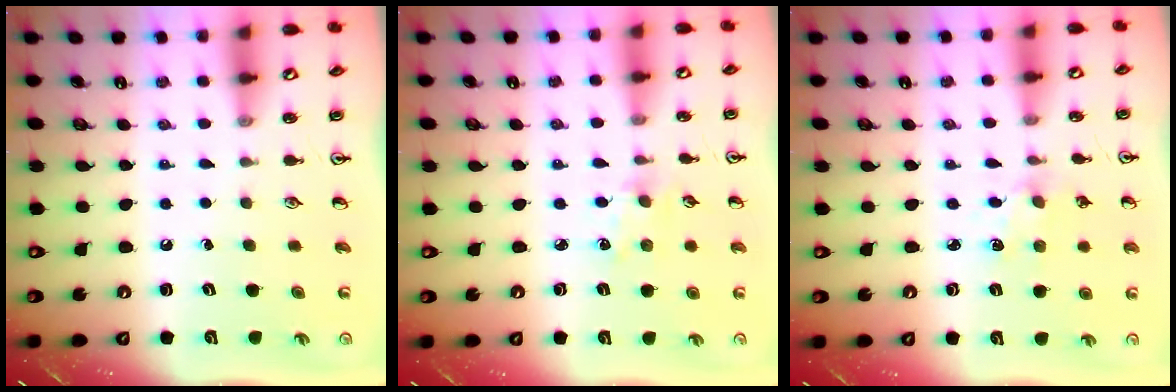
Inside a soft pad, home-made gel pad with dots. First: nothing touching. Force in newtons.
{"total": 2.8, "press": 2.8, "slide": 0.5}
{"total": 2.3, "press": 2.3, "slide": 0.3}